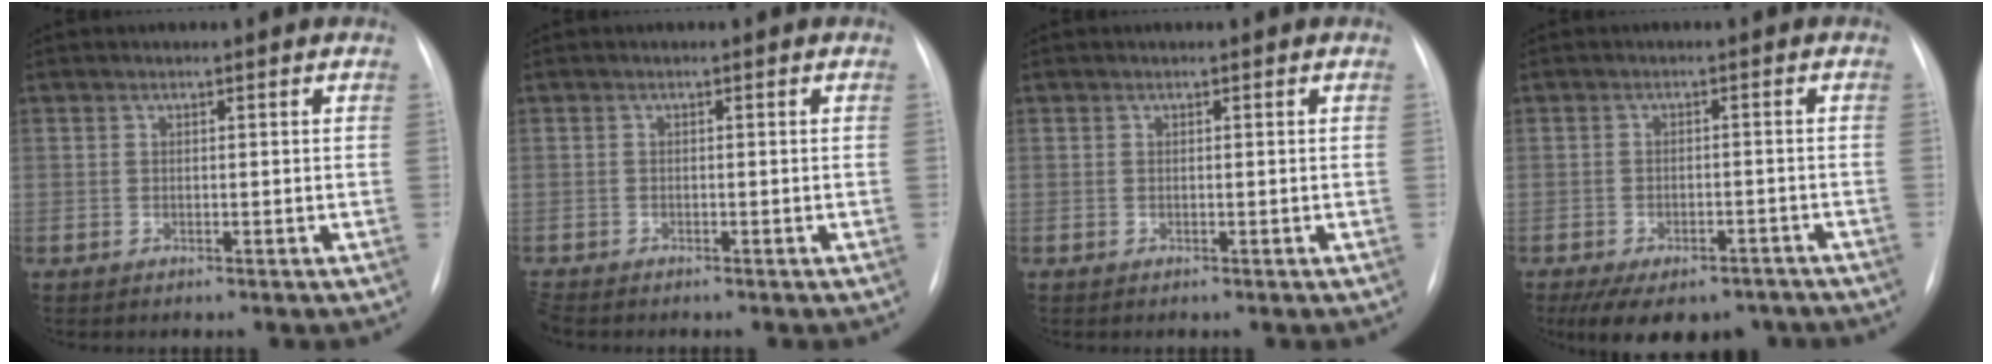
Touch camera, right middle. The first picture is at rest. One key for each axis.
{"total": 1.2, "fx": -1.2, "fy": 0.2, "fz": 0.3, "tx": -0.008, "ty": -0.005, "tz": -0.020}
{"total": 0.0}
{"total": 12.2, "fx": -9.0, "fy": 6.0, "fz": 5.7, "tx": -0.097, "ty": 0.001, "tz": -0.119}